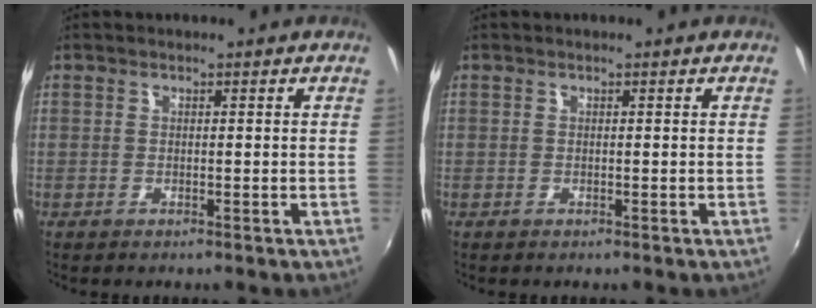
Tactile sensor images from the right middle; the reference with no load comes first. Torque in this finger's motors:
{"motor_torque": [-0.65, -0.19, -0.12, -0.03]}